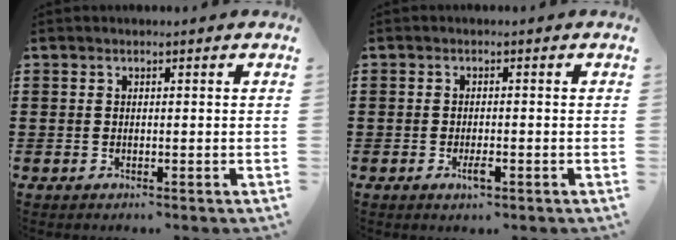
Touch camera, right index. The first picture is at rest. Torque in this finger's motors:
{"motor_torque": [0.06, 0.08, 0.03, 0.01]}